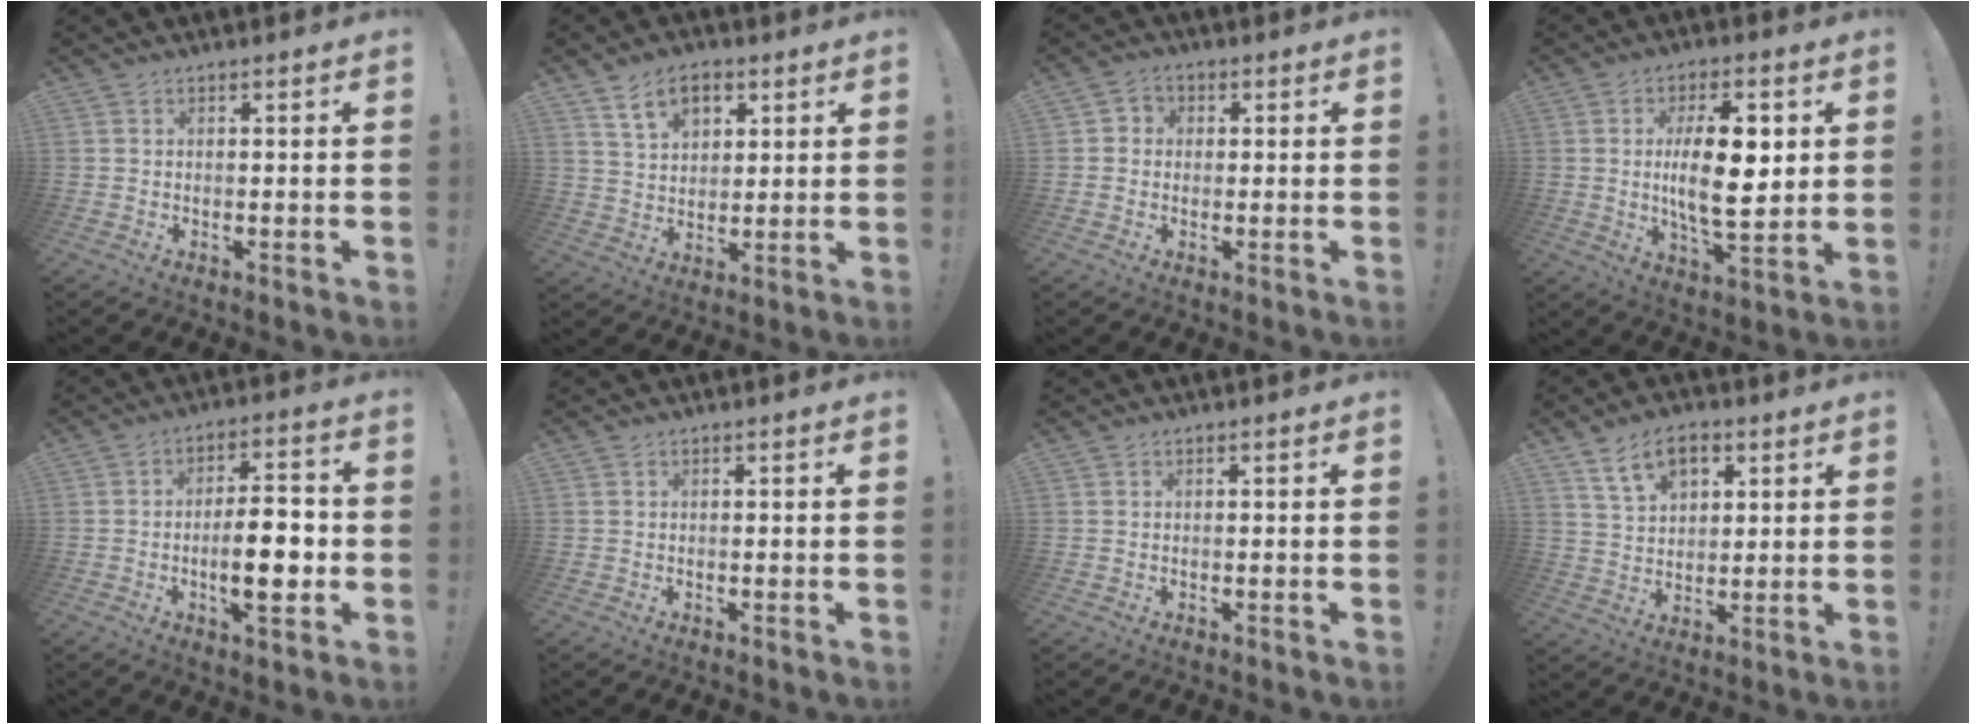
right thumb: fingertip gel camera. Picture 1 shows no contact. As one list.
[{"total": 10.1, "force": [5.3, 6.3, 5.8], "torque": [-0.095, -0.008, 0.100]}, {"total": 3.2, "force": [-0.6, 2.9, 1.1], "torque": [-0.020, 0.009, -0.009]}, {"total": 15.4, "force": [1.7, 6.2, 14.0], "torque": [-0.242, -0.008, 0.019]}, {"total": 12.7, "force": [-2.8, 4.3, 11.6], "torque": [-0.189, 0.005, -0.054]}, {"total": 0.0}, {"total": 0.0}, {"total": 10.9, "force": [5.7, 6.6, 6.6], "torque": [-0.107, -0.008, 0.108]}]